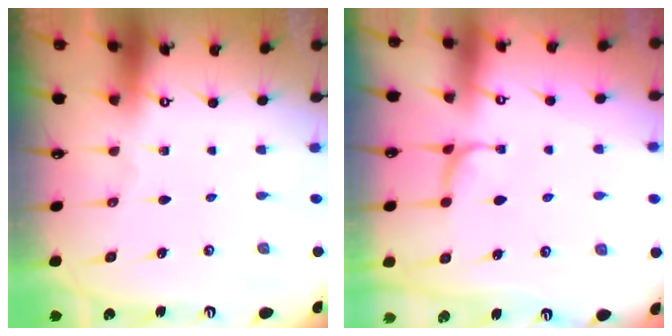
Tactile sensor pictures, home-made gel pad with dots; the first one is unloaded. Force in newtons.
{"total": 1.2, "press": 1.0, "slide": 0.6}